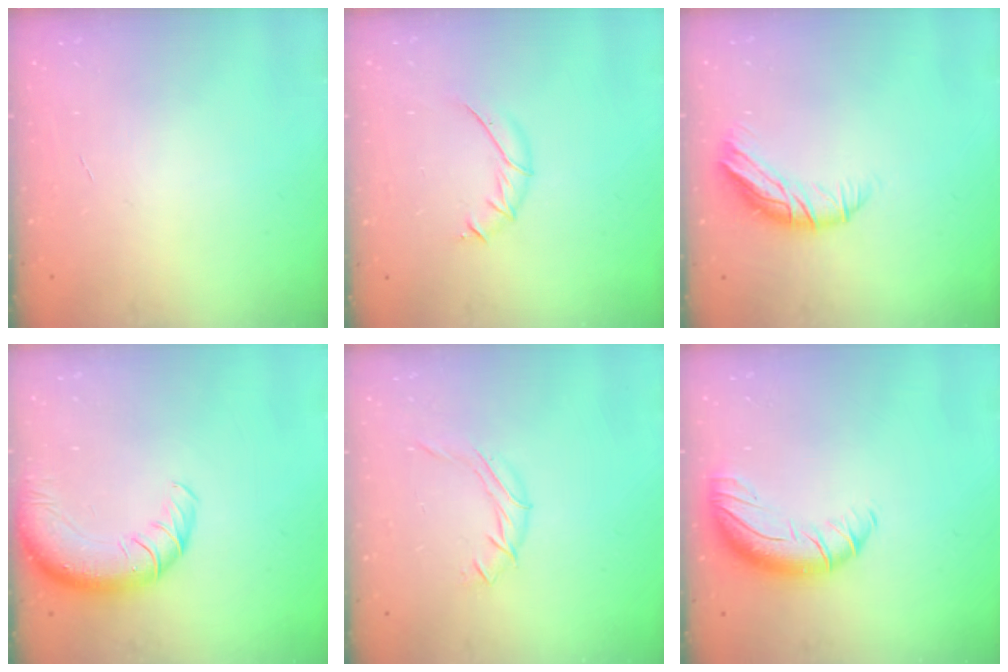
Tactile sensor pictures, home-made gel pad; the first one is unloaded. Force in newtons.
{"total": 7.1, "press": 7.0, "slide": 0.6}
{"total": 11.3, "press": 11.2, "slide": 1.9}
{"total": 11.9, "press": 11.5, "slide": 3.1}
{"total": 5.8, "press": 5.8, "slide": 0.8}
{"total": 11.5, "press": 11.2, "slide": 2.6}